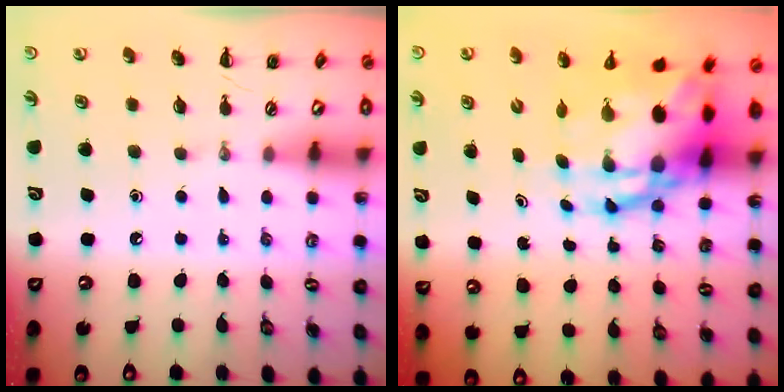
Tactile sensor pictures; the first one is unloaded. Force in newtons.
{"total": 11.4, "press": 10.9, "slide": 3.2}